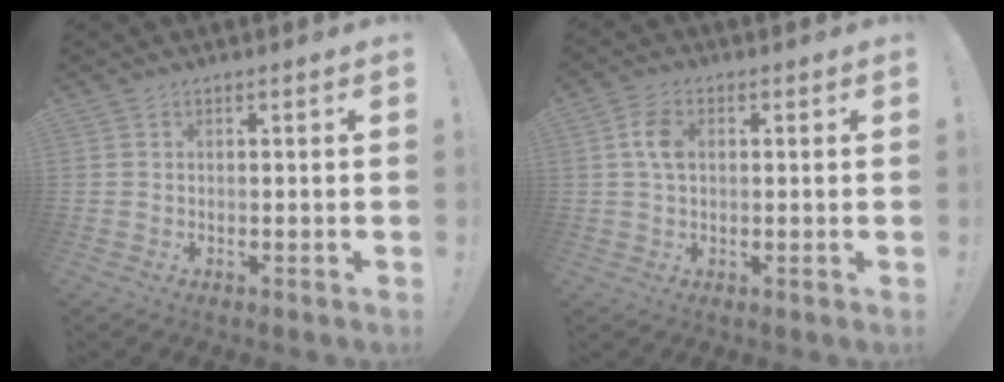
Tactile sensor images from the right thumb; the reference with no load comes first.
{"total": 6.2, "force": [1.1, 4.0, 4.6], "torque": [-0.078, 0.003, 0.019]}